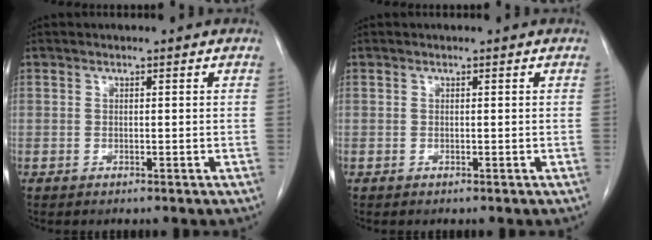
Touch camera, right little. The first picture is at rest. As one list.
[{"total": 0.0}]